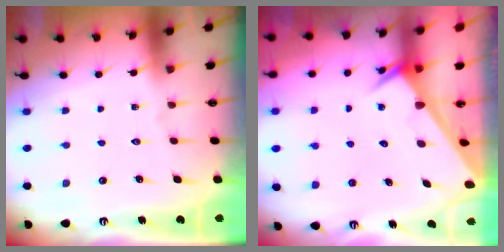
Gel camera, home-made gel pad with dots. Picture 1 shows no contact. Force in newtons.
{"total": 2.4, "press": 2.4, "slide": 0.1}